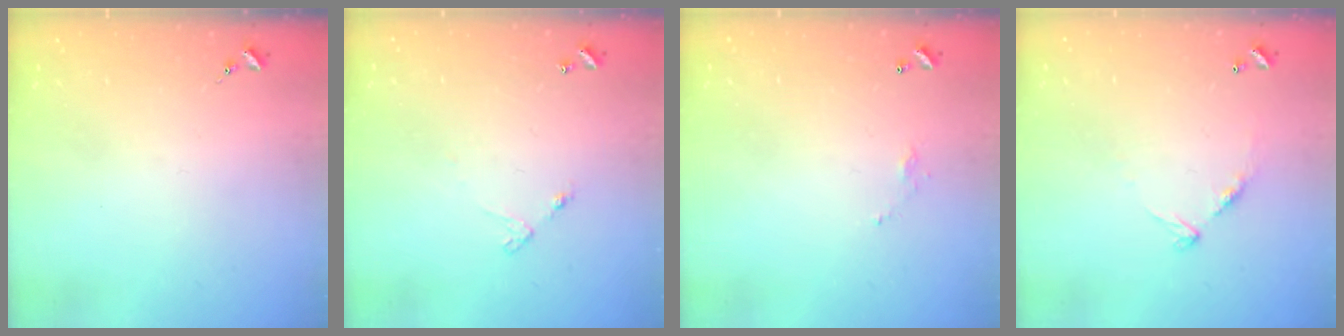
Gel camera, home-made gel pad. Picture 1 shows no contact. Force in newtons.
{"total": 4.9, "press": 4.8, "slide": 0.3}
{"total": 3.7, "press": 3.7, "slide": 0.1}
{"total": 8.8, "press": 8.8, "slide": 0.7}